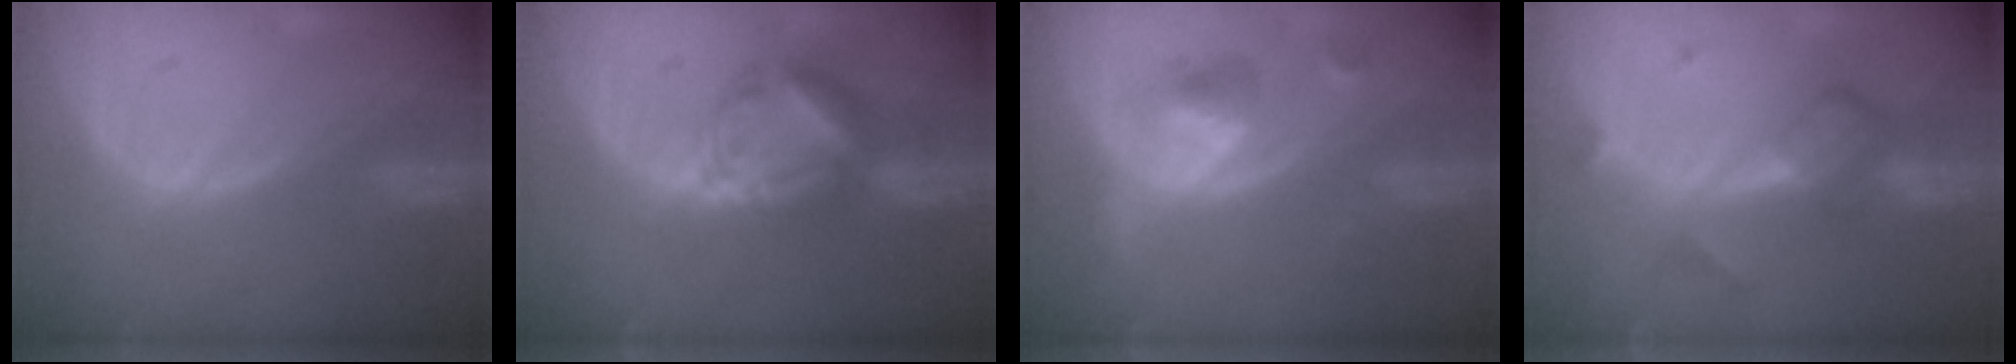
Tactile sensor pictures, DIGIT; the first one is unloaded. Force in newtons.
{"total": 6.2, "press": 6.2, "slide": 0.4}
{"total": 6.0, "press": 5.3, "slide": 2.7}
{"total": 5.8, "press": 5.4, "slide": 2.2}